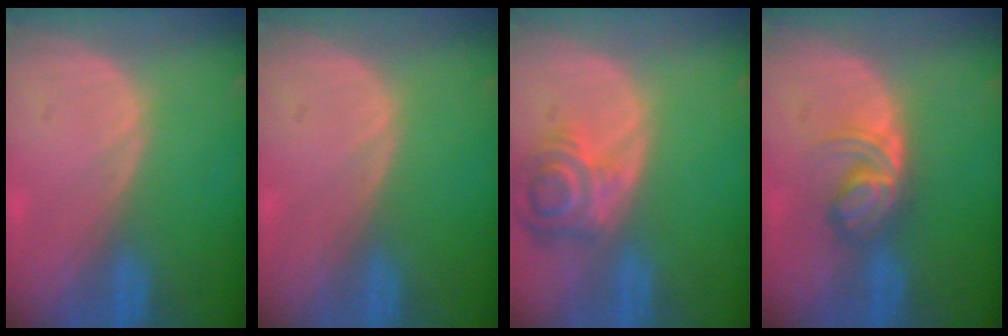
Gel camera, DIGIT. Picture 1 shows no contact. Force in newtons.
{"total": 0.0}
{"total": 6.9, "press": 6.4, "slide": 2.7}
{"total": 5.9, "press": 5.1, "slide": 2.8}